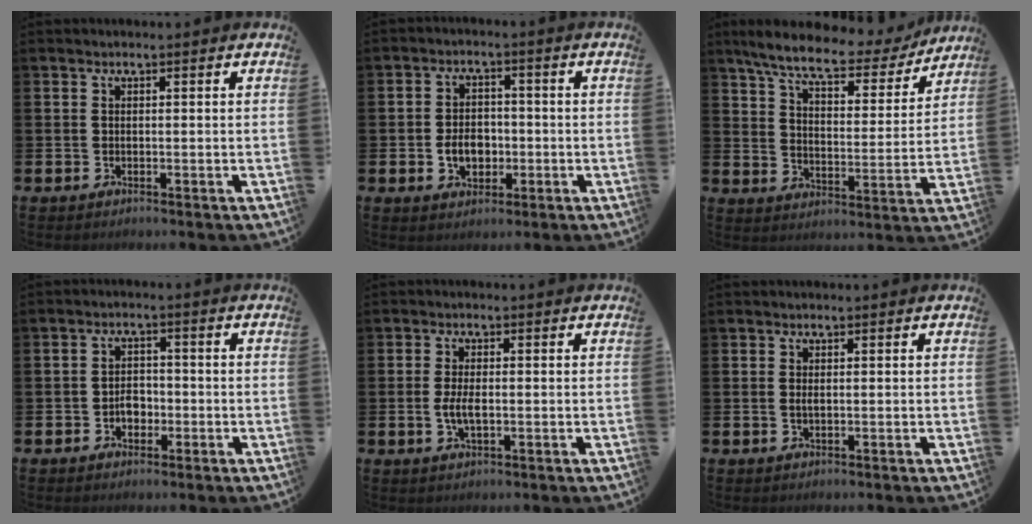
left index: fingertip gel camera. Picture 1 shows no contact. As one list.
[{"total": 4.4, "force": [-1.0, 3.3, 2.7], "torque": [-0.035, -0.001, -0.025]}, {"total": 8.4, "force": [7.4, 1.6, 3.6], "torque": [-0.097, -0.044, 0.124]}, {"total": 2.8, "force": [-0.9, 2.1, 1.5], "torque": [-0.011, -0.004, -0.025]}, {"total": 3.2, "force": [-0.3, 1.3, 2.9], "torque": [-0.048, 0.001, -0.008]}, {"total": 0.6, "force": [0.1, 0.1, 0.6], "torque": [-0.007, 0.000, 0.001]}]